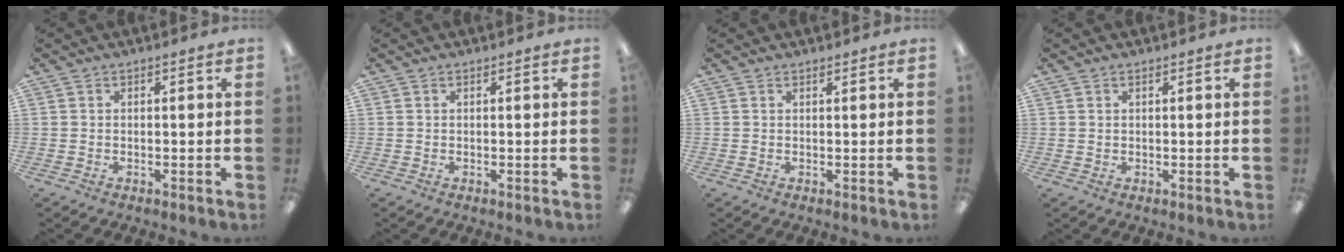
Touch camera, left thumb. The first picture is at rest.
{"total": 0.0}
{"total": 0.6, "force": [0.6, 0.1, 0.0], "torque": [-0.001, 0.000, 0.012]}
{"total": 0.7, "force": [0.6, 0.4, 0.2], "torque": [-0.004, 0.001, 0.012]}